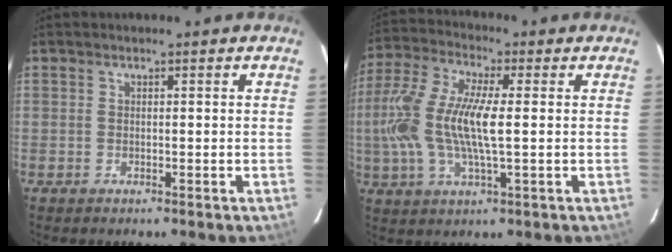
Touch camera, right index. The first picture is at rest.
{"total": 15.9, "force": [-0.1, 4.5, 15.2], "torque": [-0.305, 0.004, -0.008]}